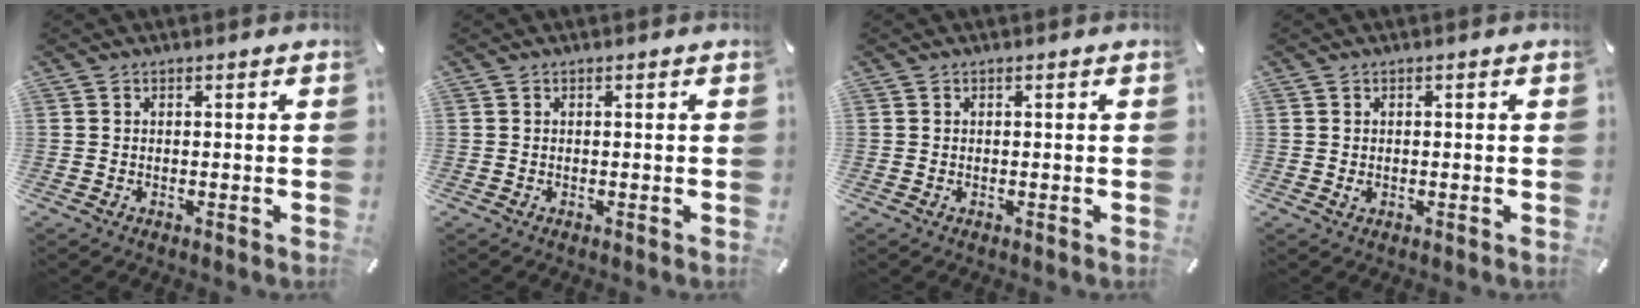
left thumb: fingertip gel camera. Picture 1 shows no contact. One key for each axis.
{"total": 0.0}
{"total": 0.0}
{"total": 0.9, "fx": -0.1, "fy": 0.6, "fz": 0.6, "tx": -0.012, "ty": 0.001, "tz": -0.001}